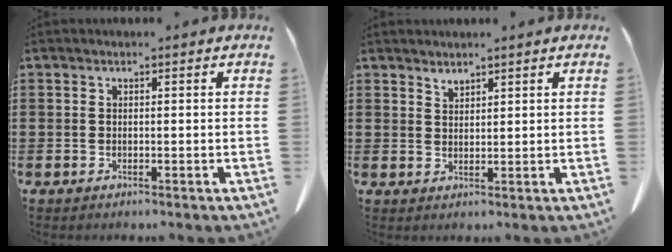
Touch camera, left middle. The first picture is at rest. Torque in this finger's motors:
{"motor_torque": [0.50, 0.38, 0.00, 0.01]}